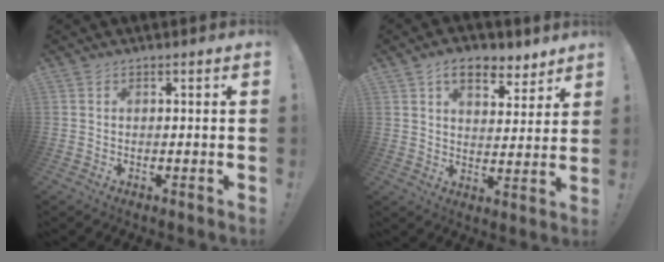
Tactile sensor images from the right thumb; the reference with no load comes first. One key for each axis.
{"total": 9.9, "fx": 6.5, "fy": 5.3, "fz": 5.3, "tx": -0.075, "ty": -0.032, "tz": 0.117}